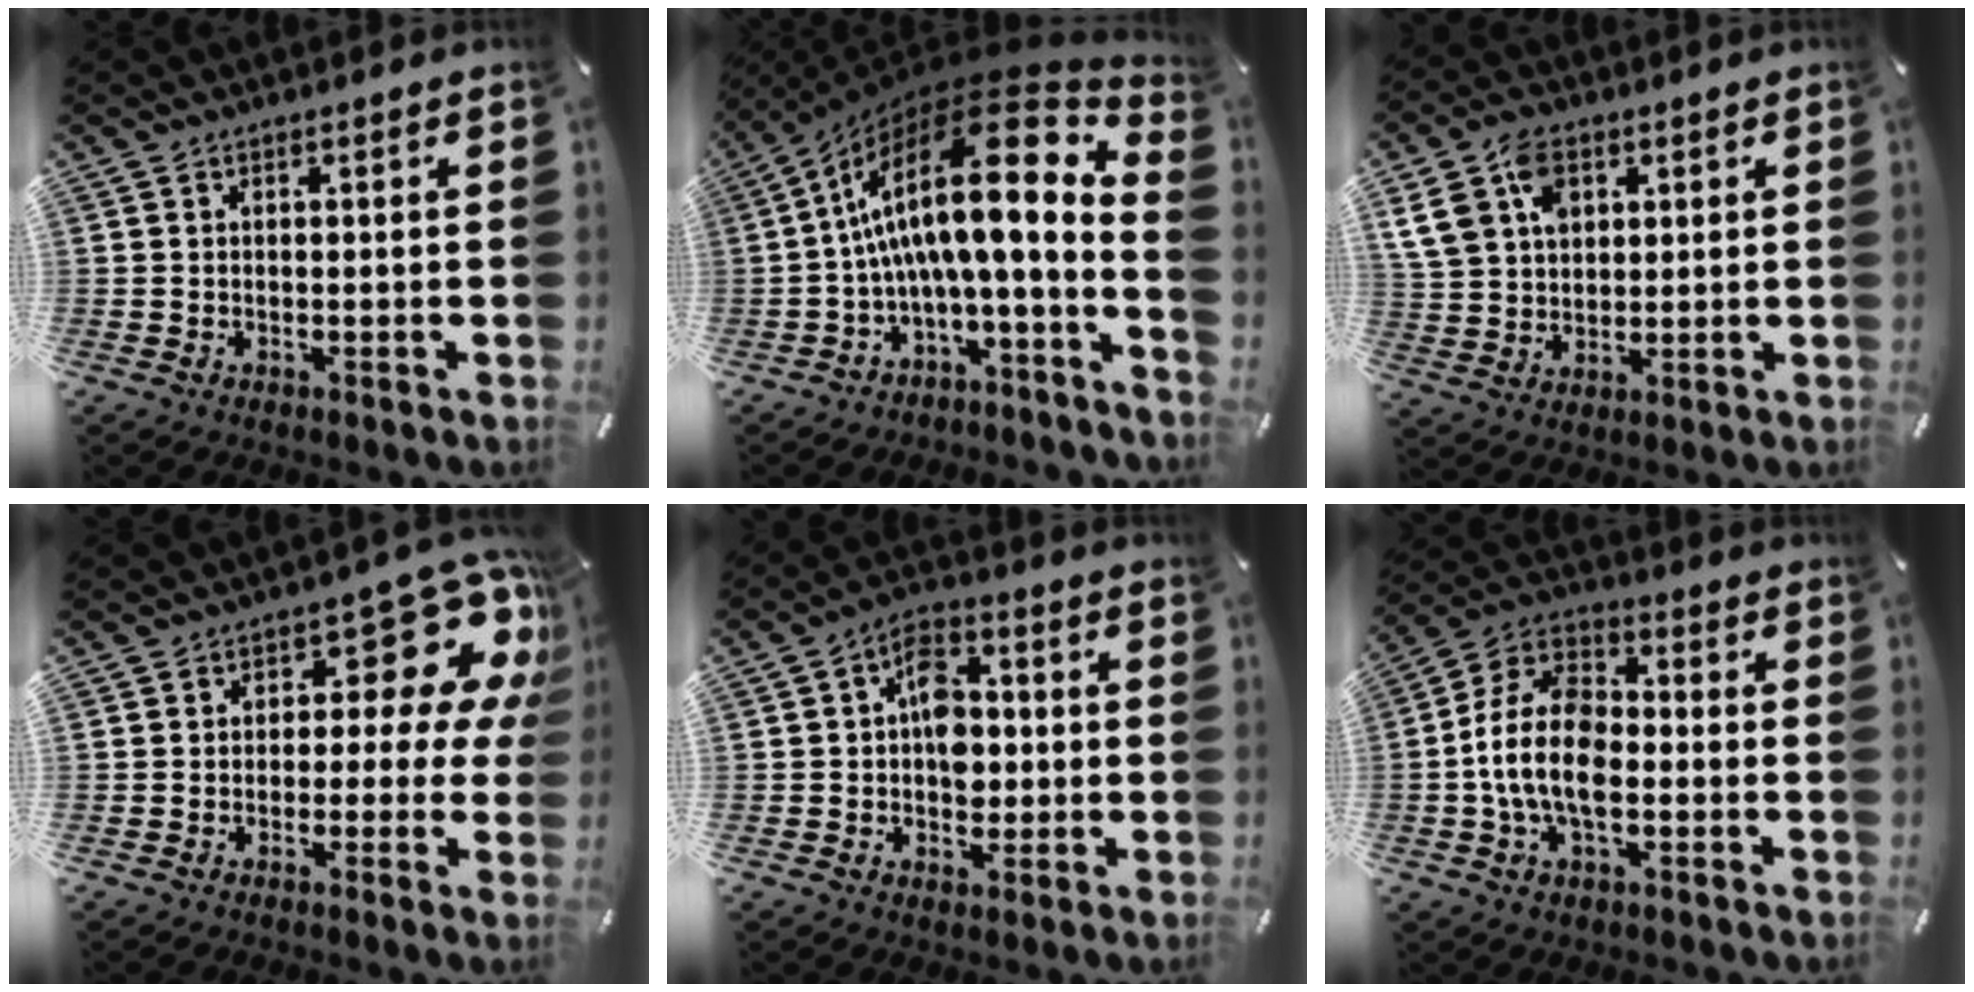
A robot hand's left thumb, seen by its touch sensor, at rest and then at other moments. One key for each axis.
{"total": 19.5, "fx": 5.5, "fy": 4.9, "fz": 18.0, "tx": -0.300, "ty": -0.070, "tz": 0.083}
{"total": 9.9, "fx": 4.1, "fy": 7.0, "fz": 5.7, "tx": -0.132, "ty": 0.009, "tz": 0.080}
{"total": 13.1, "fx": 5.0, "fy": 7.1, "fz": 9.9, "tx": -0.116, "ty": -0.036, "tz": 0.079}
{"total": 8.8, "fx": -0.5, "fy": 6.6, "fz": 5.8, "tx": -0.083, "ty": 0.009, "tz": -0.009}
{"total": 12.9, "fx": -3.5, "fy": 7.8, "fz": 9.6, "tx": -0.209, "ty": 0.014, "tz": -0.066}